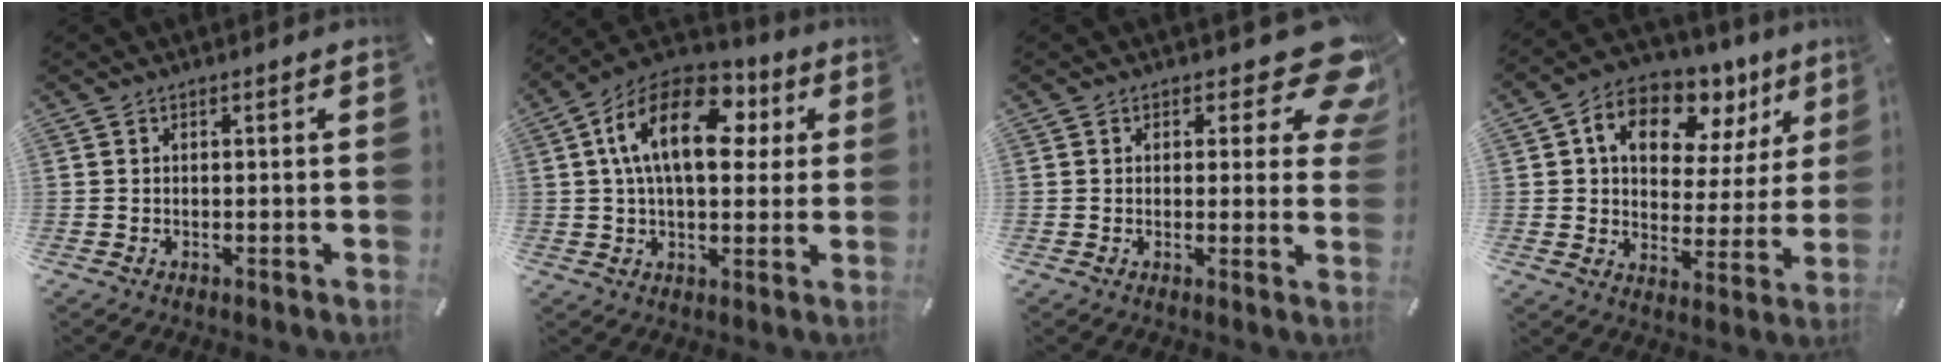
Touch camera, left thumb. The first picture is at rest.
{"total": 18.2, "force": [5.0, 10.4, 14.1], "torque": [-0.243, -0.003, 0.080]}
{"total": 11.0, "force": [6.0, 4.9, 7.8], "torque": [-0.084, -0.043, 0.104]}
{"total": 12.9, "force": [6.9, 8.8, 6.5], "torque": [-0.100, -0.042, 0.121]}